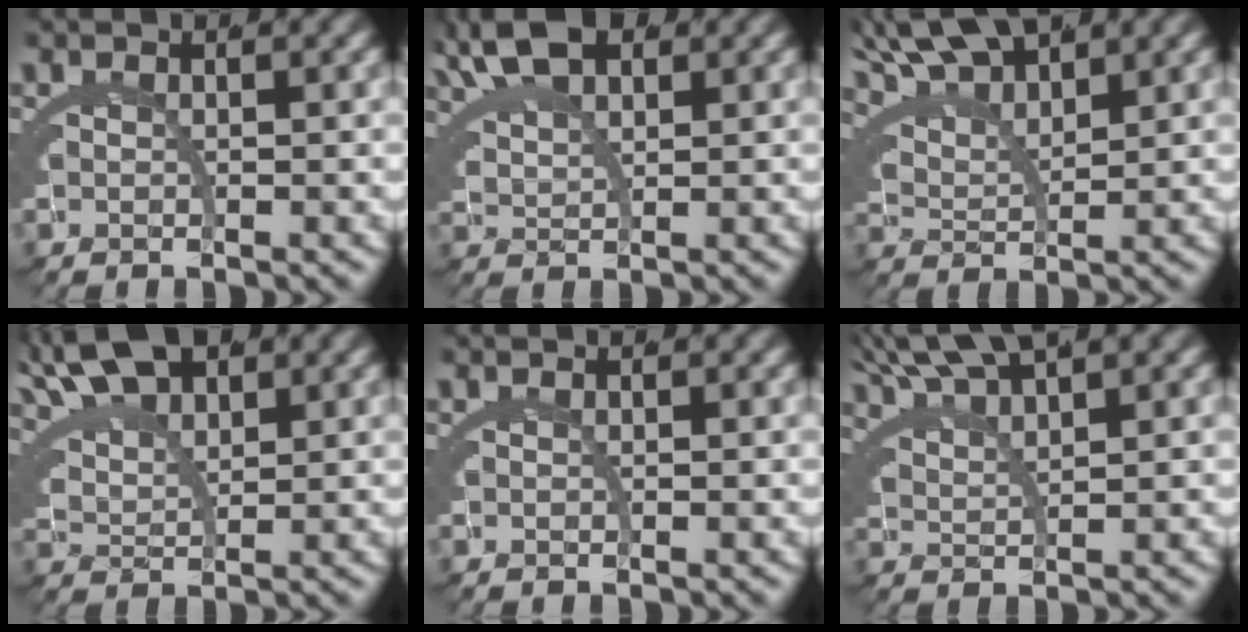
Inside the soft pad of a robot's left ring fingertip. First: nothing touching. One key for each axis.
{"total": 4.4, "fx": 3.7, "fy": 0.9, "fz": 2.2, "tx": -0.049, "ty": 0.005, "tz": 0.071}
{"total": 5.8, "fx": 5.4, "fy": 0.6, "fz": 2.0, "tx": -0.036, "ty": 0.021, "tz": 0.090}
{"total": 5.3, "fx": 4.9, "fy": -0.8, "fz": 1.9, "tx": -0.022, "ty": 0.003, "tz": 0.097}
{"total": 0.0}
{"total": 4.7, "fx": 4.4, "fy": -1.3, "fz": 1.0, "tx": -0.010, "ty": 0.017, "tz": 0.080}